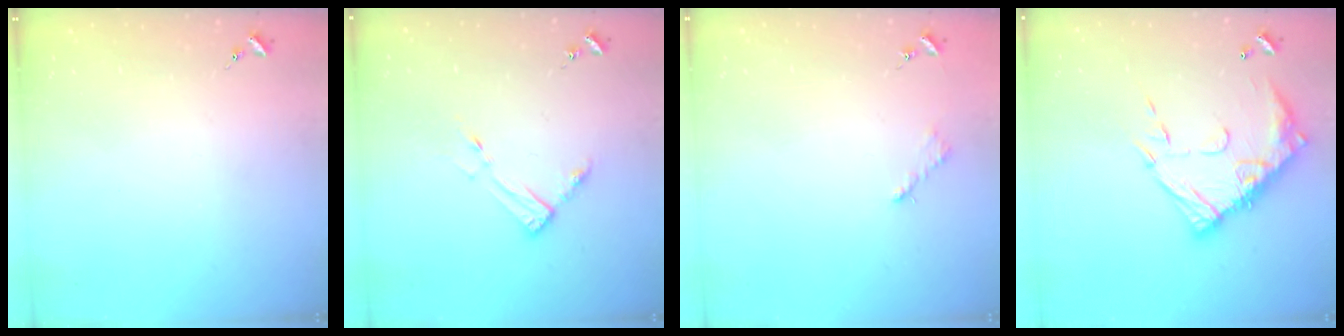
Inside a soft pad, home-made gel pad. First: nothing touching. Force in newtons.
{"total": 7.4, "press": 7.4, "slide": 0.6}
{"total": 2.6, "press": 2.6, "slide": 0.4}
{"total": 17.2, "press": 17.1, "slide": 1.4}